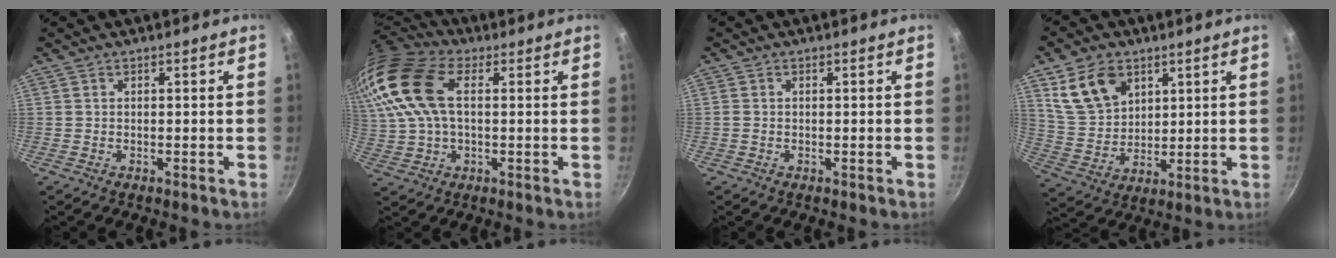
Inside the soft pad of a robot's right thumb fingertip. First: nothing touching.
{"total": 18.5, "force": [4.8, 11.0, 14.1], "torque": [-0.296, 0.017, 0.083]}
{"total": 0.8, "force": [0.0, 0.7, 0.5], "torque": [-0.010, 0.003, -0.001]}
{"total": 11.7, "force": [5.5, 8.3, 6.1], "torque": [-0.089, -0.020, 0.119]}